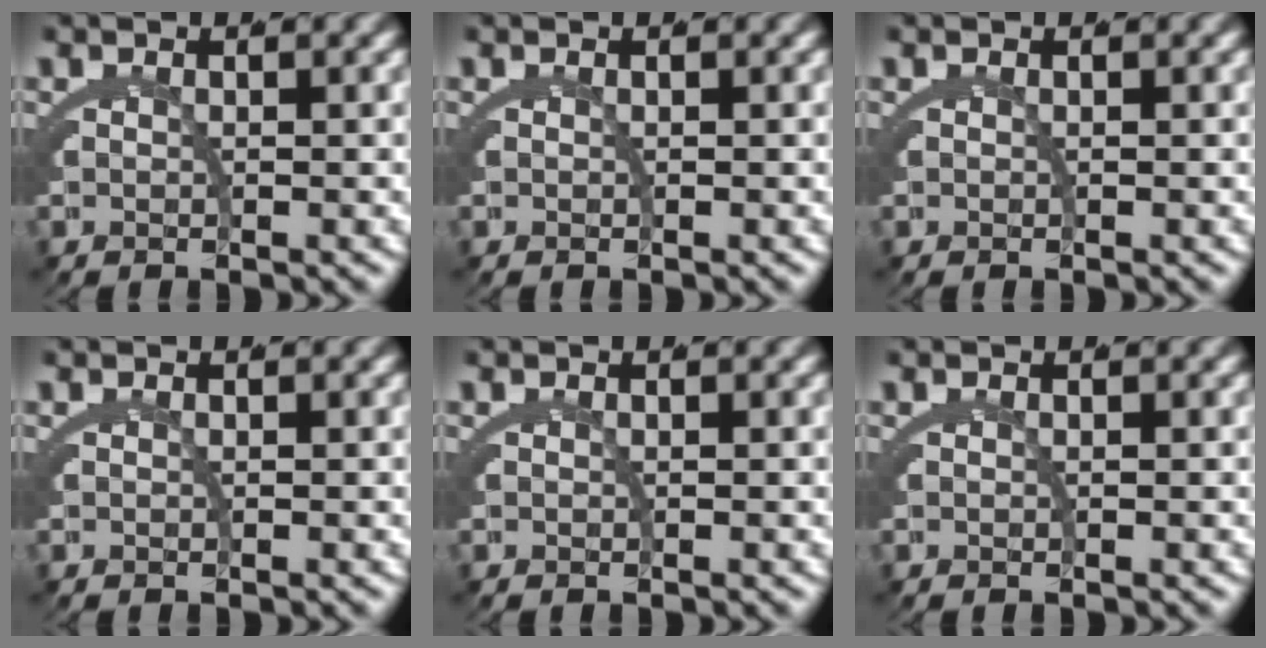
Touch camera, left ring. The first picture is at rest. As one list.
[{"total": 0.0}, {"total": 0.0}, {"total": 0.0}, {"total": 0.0}, {"total": 0.0}]